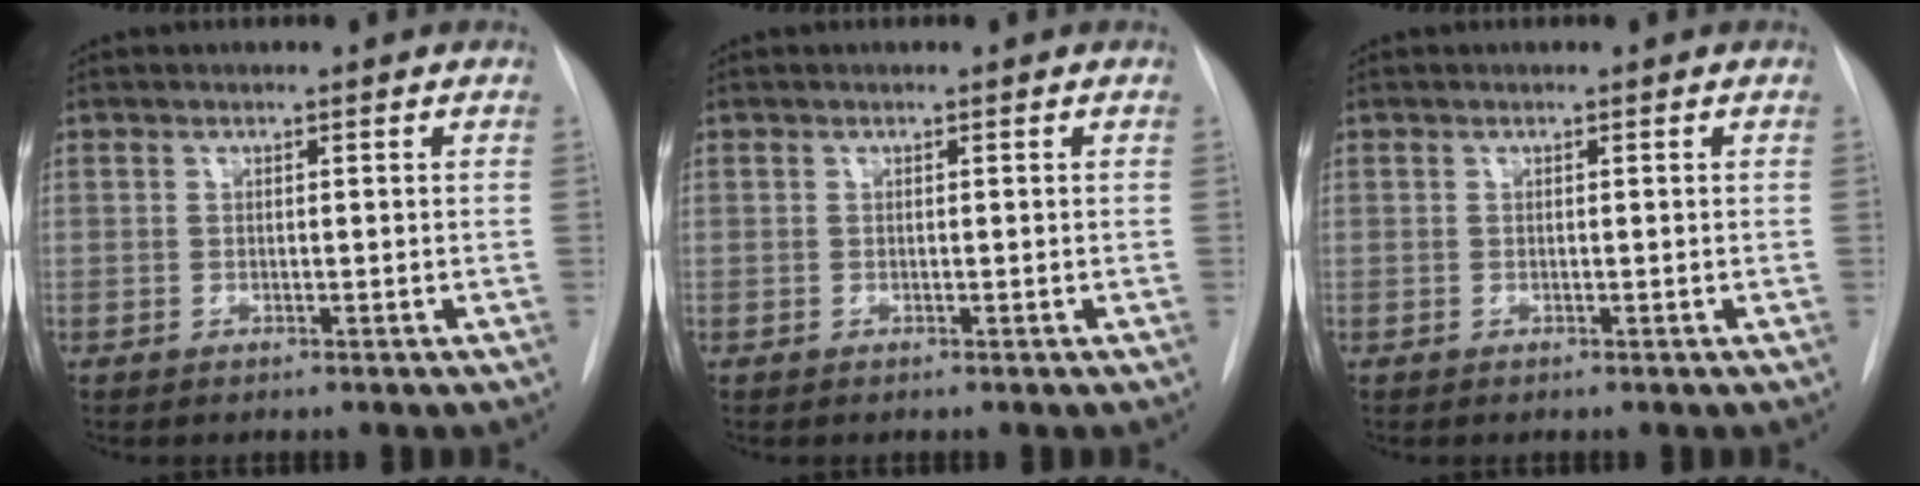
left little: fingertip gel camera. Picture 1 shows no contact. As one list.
[{"total": 0.0}, {"total": 0.0}]